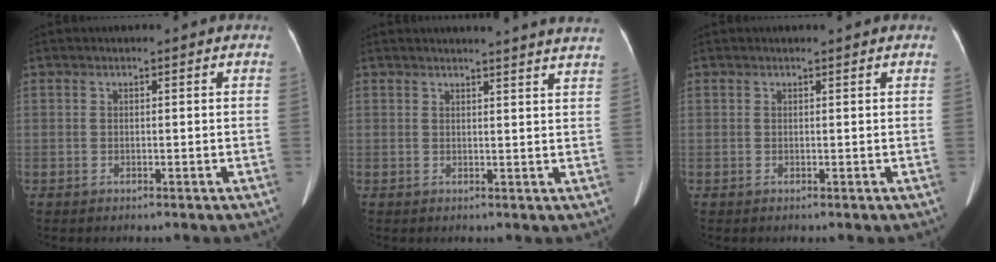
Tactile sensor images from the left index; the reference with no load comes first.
{"total": 10.3, "force": [9.7, -0.9, 3.3], "torque": [-0.038, -0.025, 0.091]}
{"total": 0.7, "force": [0.6, -0.1, 0.2], "torque": [-0.010, 0.000, 0.011]}